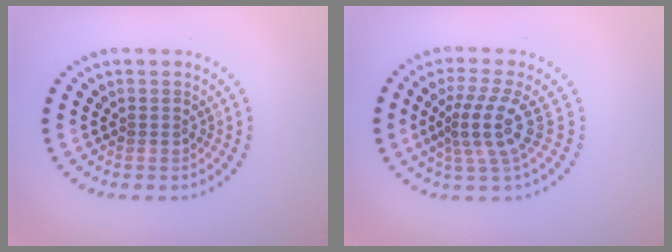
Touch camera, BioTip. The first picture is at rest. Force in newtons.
{"total": 3.7, "press": 2.6, "slide": 2.6}